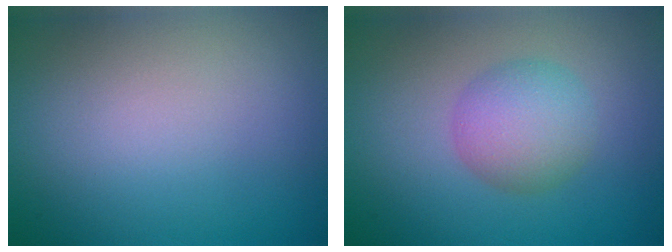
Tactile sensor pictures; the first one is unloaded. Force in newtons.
{"total": 4.0, "press": 4.0, "slide": 0.1}